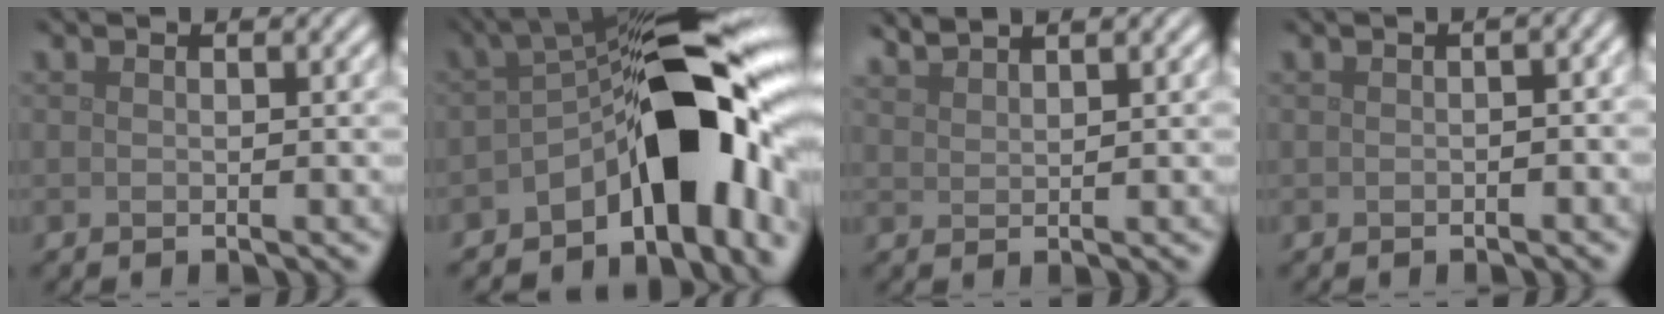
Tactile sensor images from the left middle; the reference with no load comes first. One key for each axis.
{"total": 13.5, "fx": -4.1, "fy": 6.4, "fz": 11.1, "tx": -0.132, "ty": 0.009, "tz": -0.072}
{"total": 1.9, "fx": 1.8, "fy": 0.2, "fz": 0.5, "tx": -0.002, "ty": 0.005, "tz": 0.036}
{"total": 1.5, "fx": -0.3, "fy": 0.5, "fz": 1.4, "tx": -0.016, "ty": 0.001, "tz": -0.002}